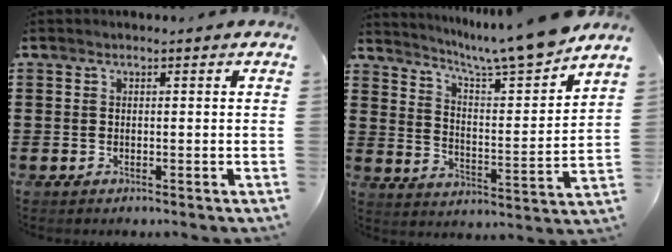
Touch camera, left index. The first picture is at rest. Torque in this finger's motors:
{"motor_torque": [1.40, -0.74, 0.56, 0.08]}